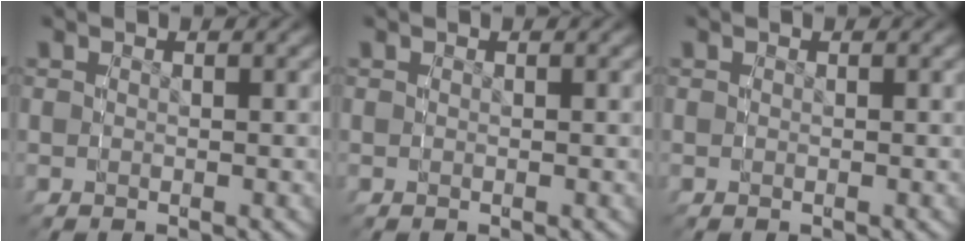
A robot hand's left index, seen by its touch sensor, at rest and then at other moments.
{"total": 0.0}
{"total": 0.0}